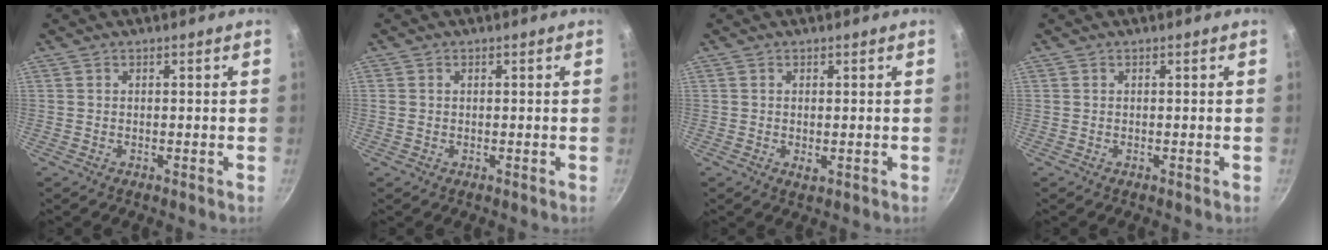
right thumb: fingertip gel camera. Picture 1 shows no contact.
{"total": 1.0, "force": [0.1, 0.8, 0.6], "torque": [-0.010, 0.003, 0.002]}
{"total": 1.5, "force": [-0.1, 0.7, 1.3], "torque": [-0.023, -0.004, 0.001]}
{"total": 0.0}